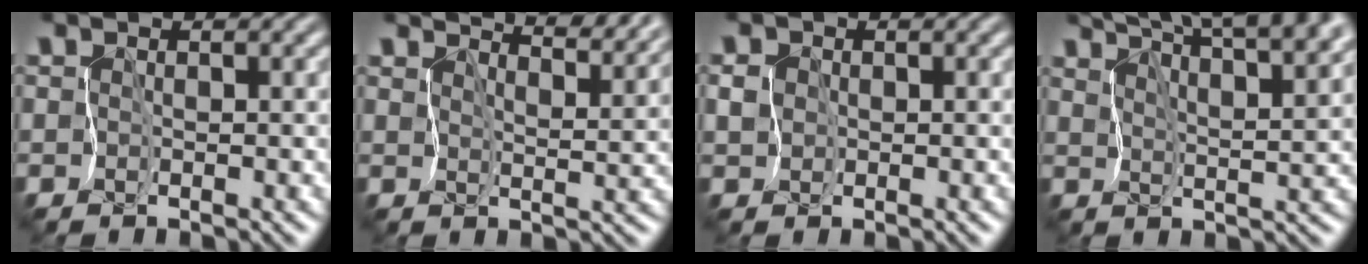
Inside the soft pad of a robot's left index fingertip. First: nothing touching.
{"total": 8.0, "force": [7.0, 1.7, 3.4], "torque": [-0.047, 0.005, 0.083]}
{"total": 1.5, "force": [-0.2, 1.4, 0.1], "torque": [-0.006, 0.002, -0.003]}
{"total": 12.5, "force": [9.6, 3.6, 7.2], "torque": [-0.106, 0.033, 0.114]}